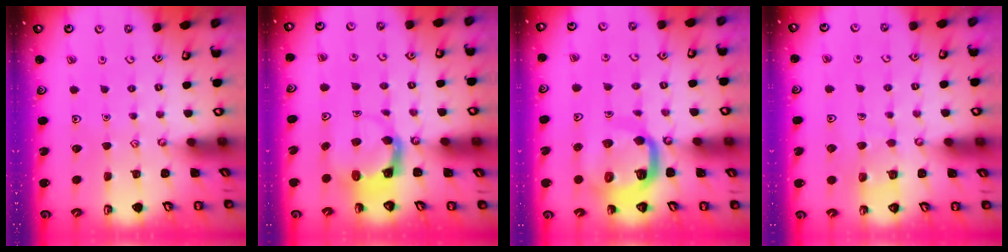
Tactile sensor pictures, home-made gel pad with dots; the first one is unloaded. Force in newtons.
{"total": 3.9, "press": 3.9, "slide": 0.4}
{"total": 12.8, "press": 12.7, "slide": 1.6}
{"total": 4.7, "press": 4.7, "slide": 0.4}